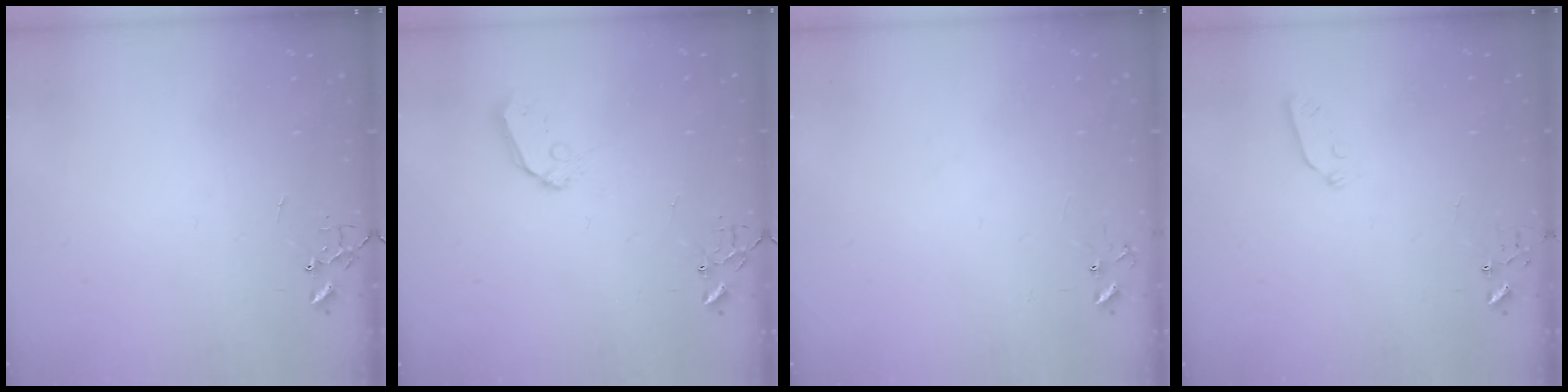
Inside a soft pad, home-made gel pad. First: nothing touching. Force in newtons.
{"total": 6.9, "press": 6.9, "slide": 0.5}
{"total": 6.8, "press": 6.8, "slide": 0.6}
{"total": 3.7, "press": 3.7, "slide": 0.4}